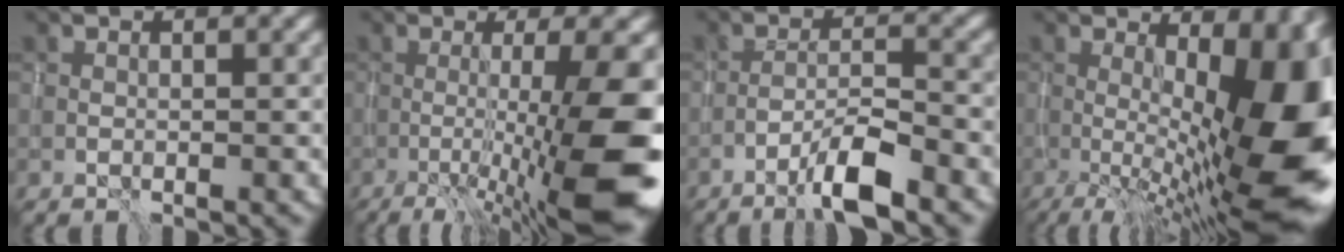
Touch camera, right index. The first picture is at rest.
{"total": 11.3, "force": [-3.0, 2.1, 10.7], "torque": [-0.150, 0.000, -0.043]}
{"total": 4.6, "force": [-3.1, 0.4, 3.3], "torque": [-0.060, 0.010, -0.063]}
{"total": 16.7, "force": [-0.6, 5.6, 15.7], "torque": [-0.186, 0.015, -0.005]}